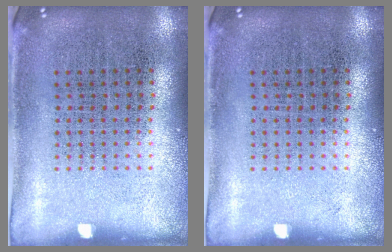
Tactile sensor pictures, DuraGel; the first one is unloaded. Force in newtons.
{"total": 0.0}